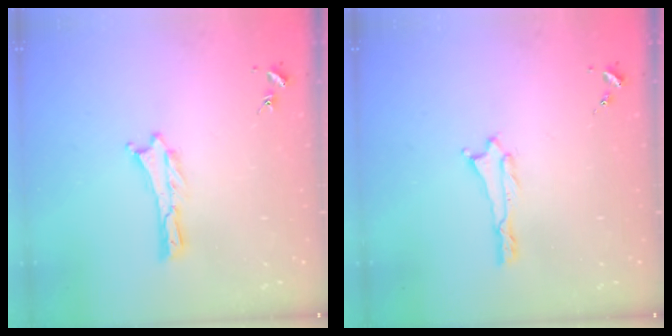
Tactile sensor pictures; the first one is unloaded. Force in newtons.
{"total": 0.0}